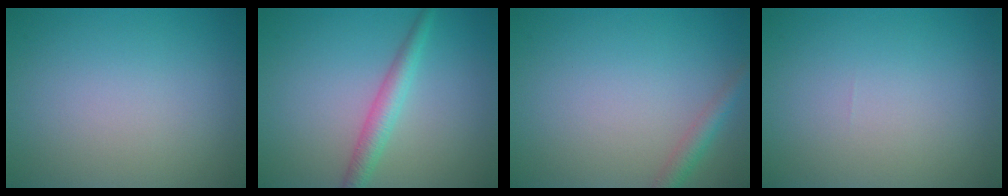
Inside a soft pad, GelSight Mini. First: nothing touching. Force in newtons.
{"total": 2.6, "press": 2.6, "slide": 0.2}
{"total": 1.9, "press": 1.9, "slide": 0.1}
{"total": 0.0}